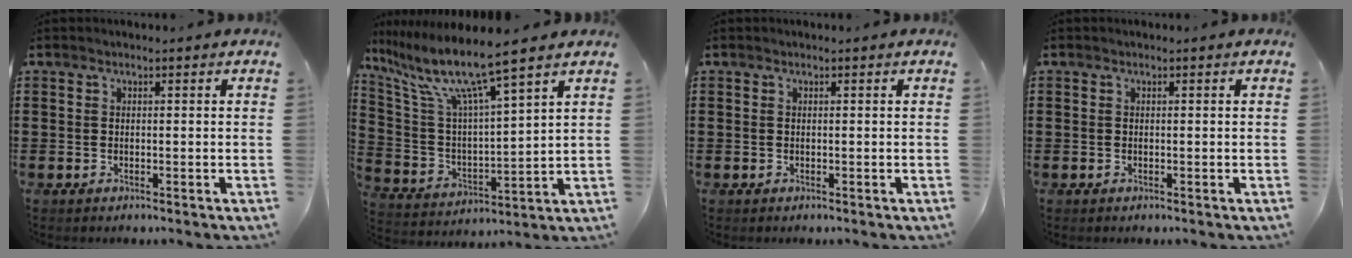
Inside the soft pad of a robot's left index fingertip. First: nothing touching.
{"total": 10.2, "force": [7.9, -0.1, 6.5], "torque": [-0.157, -0.050, 0.128]}
{"total": 0.0}
{"total": 0.0}